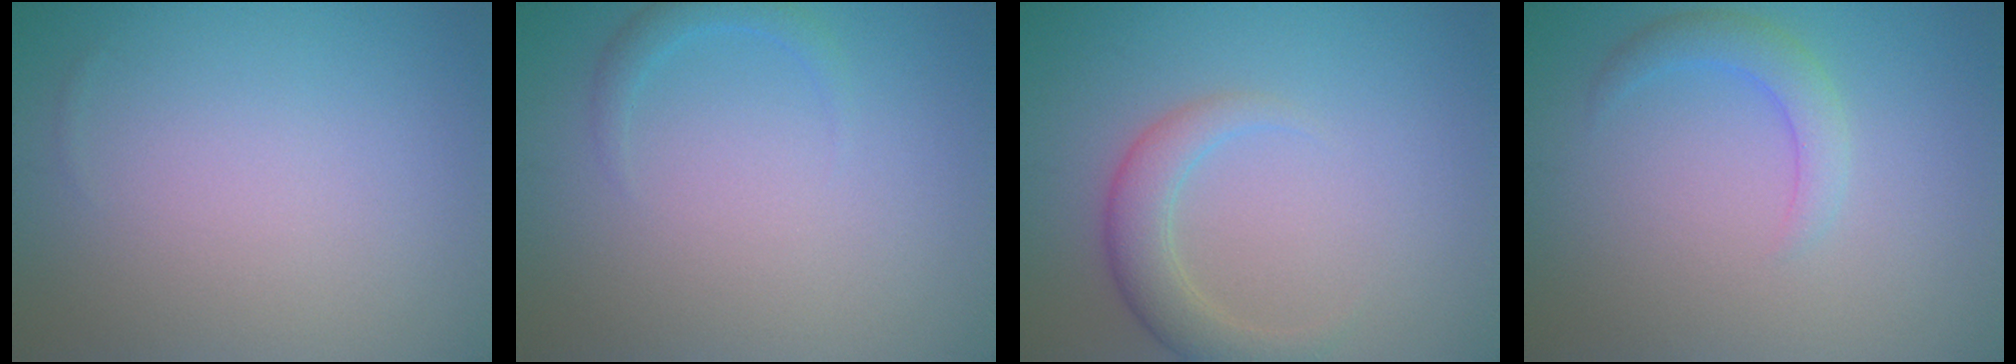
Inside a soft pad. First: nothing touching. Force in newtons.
{"total": 1.3, "press": 1.3, "slide": 0.1}
{"total": 3.2, "press": 3.1, "slide": 0.2}
{"total": 2.3, "press": 2.3, "slide": 0.1}